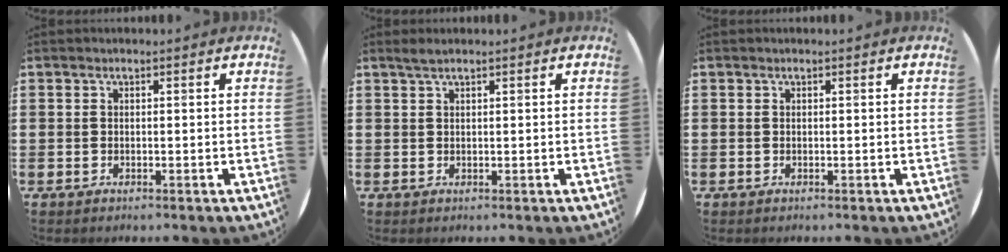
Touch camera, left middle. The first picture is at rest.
{"total": 1.0, "force": [0.8, 0.0, 0.6], "torque": [-0.012, 0.002, 0.015]}
{"total": 0.0}